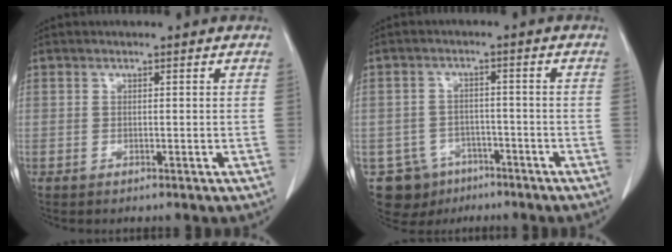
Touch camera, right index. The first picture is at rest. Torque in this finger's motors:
{"motor_torque": [-0.27, -0.05, -0.55, -0.13]}